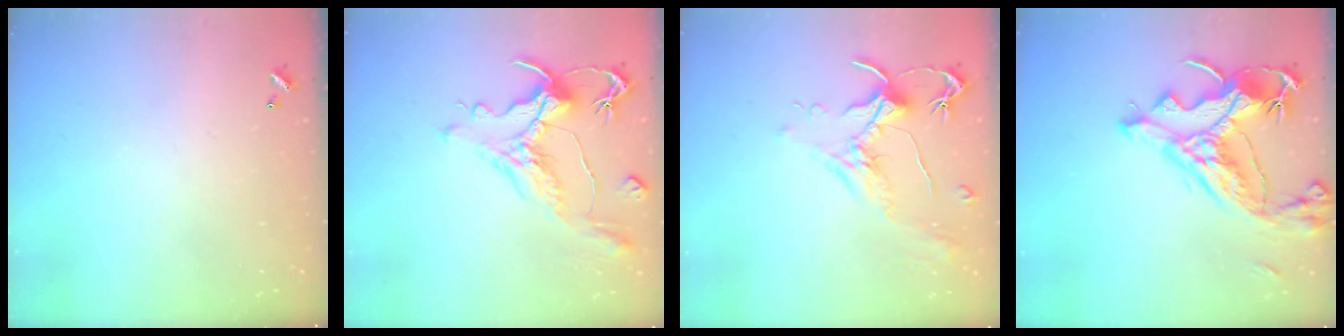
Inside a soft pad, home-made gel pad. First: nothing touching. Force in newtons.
{"total": 1.7, "press": 0.9, "slide": 1.4}
{"total": 1.8, "press": 1.7, "slide": 0.6}
{"total": 14.9, "press": 14.7, "slide": 2.3}